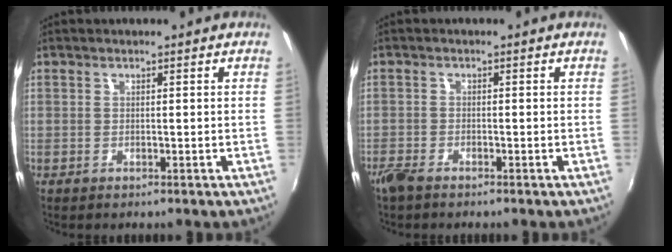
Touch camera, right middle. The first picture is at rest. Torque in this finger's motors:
{"motor_torque": [0.08, -0.08, 0.03, 0.03]}